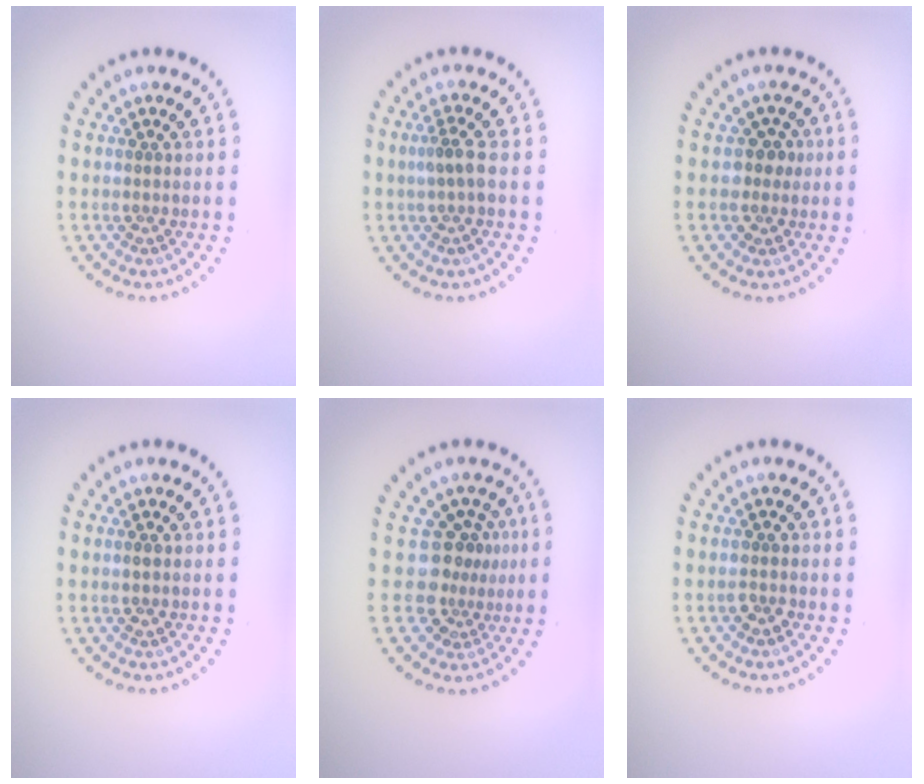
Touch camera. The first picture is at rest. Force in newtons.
{"total": 1.5, "press": 1.2, "slide": 0.9}
{"total": 1.9, "press": 1.6, "slide": 1.0}
{"total": 0.9, "press": 0.9, "slide": 0.1}
{"total": 3.4, "press": 2.3, "slide": 2.5}
{"total": 1.2, "press": 1.2, "slide": 0.1}